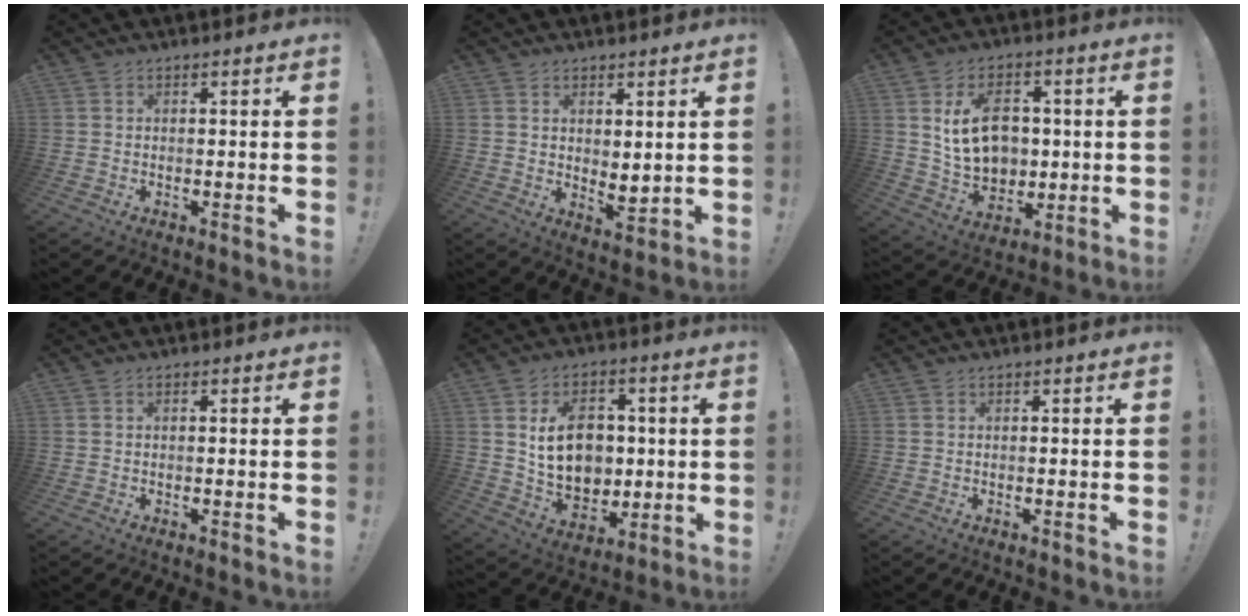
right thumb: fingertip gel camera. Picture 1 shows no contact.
{"total": 3.7, "force": [2.2, 2.2, 2.1], "torque": [-0.015, -0.027, 0.040]}
{"total": 14.4, "force": [2.3, 11.1, 8.9], "torque": [-0.133, -0.005, 0.049]}
{"total": 0.0}
{"total": 15.3, "force": [2.1, 12.1, 9.0], "torque": [-0.145, -0.012, 0.047]}
{"total": 0.0}